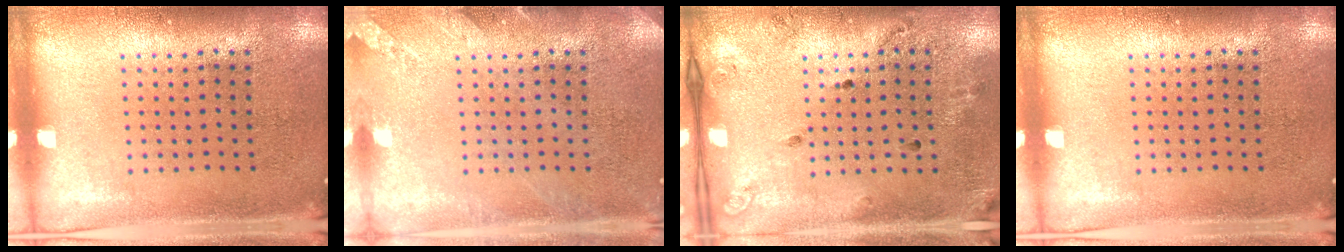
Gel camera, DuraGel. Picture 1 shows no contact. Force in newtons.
{"total": 1.9, "press": 1.8, "slide": 0.2}
{"total": 1.8, "press": 1.2, "slide": 1.3}
{"total": 0.0}